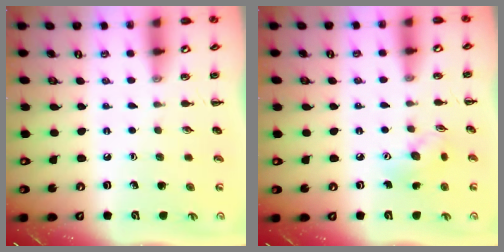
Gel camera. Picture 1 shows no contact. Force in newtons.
{"total": 6.4, "press": 6.4, "slide": 0.3}